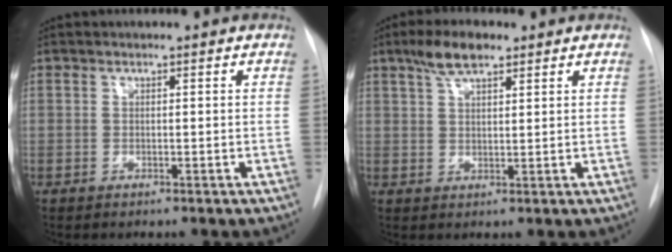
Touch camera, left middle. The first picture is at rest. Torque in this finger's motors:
{"motor_torque": [0.34, -0.34, -0.03, 0.00]}